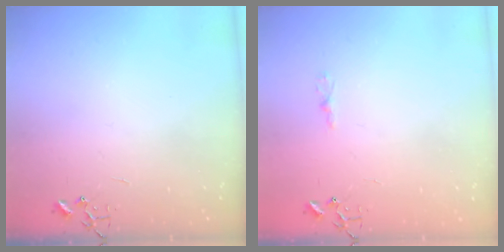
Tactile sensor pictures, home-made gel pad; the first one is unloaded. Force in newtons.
{"total": 3.1, "press": 3.1, "slide": 0.3}